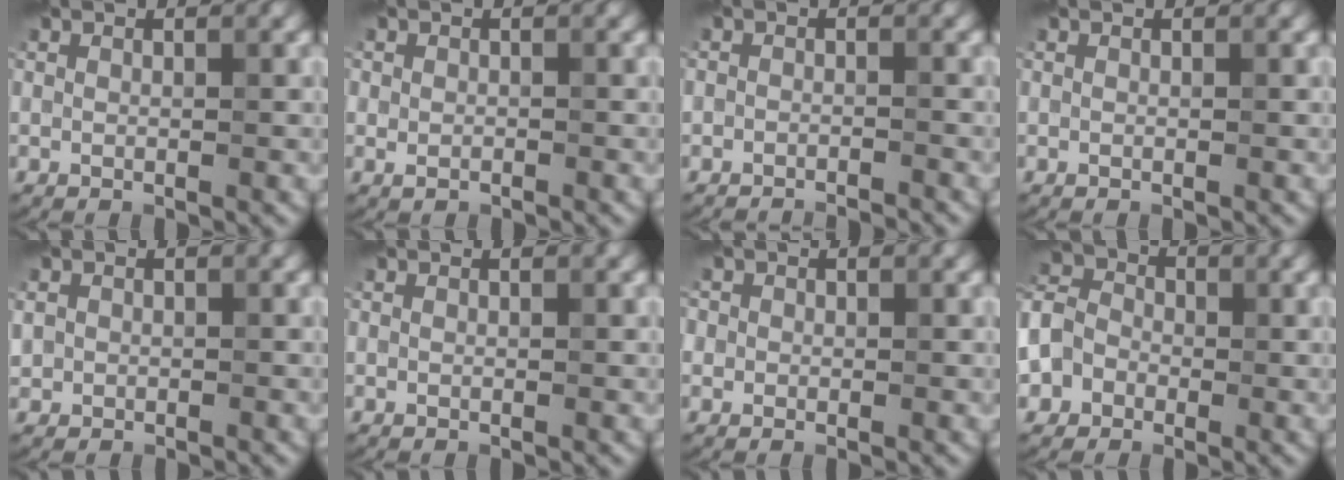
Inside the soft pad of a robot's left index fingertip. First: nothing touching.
{"total": 1.5, "force": [-0.2, 1.3, 0.6], "torque": [-0.001, 0.002, -0.010]}
{"total": 2.8, "force": [-2.8, 0.4, 0.3], "torque": [0.002, 0.014, -0.036]}
{"total": 0.0}
{"total": 1.6, "force": [0.1, 1.5, 0.2], "torque": [-0.002, 0.010, 0.005]}
{"total": 0.0}
{"total": 2.1, "force": [0.9, 1.7, 0.9], "torque": [0.000, 0.018, -0.009]}
{"total": 4.5, "force": [-1.7, 3.7, 1.8], "torque": [-0.038, 0.004, -0.043]}